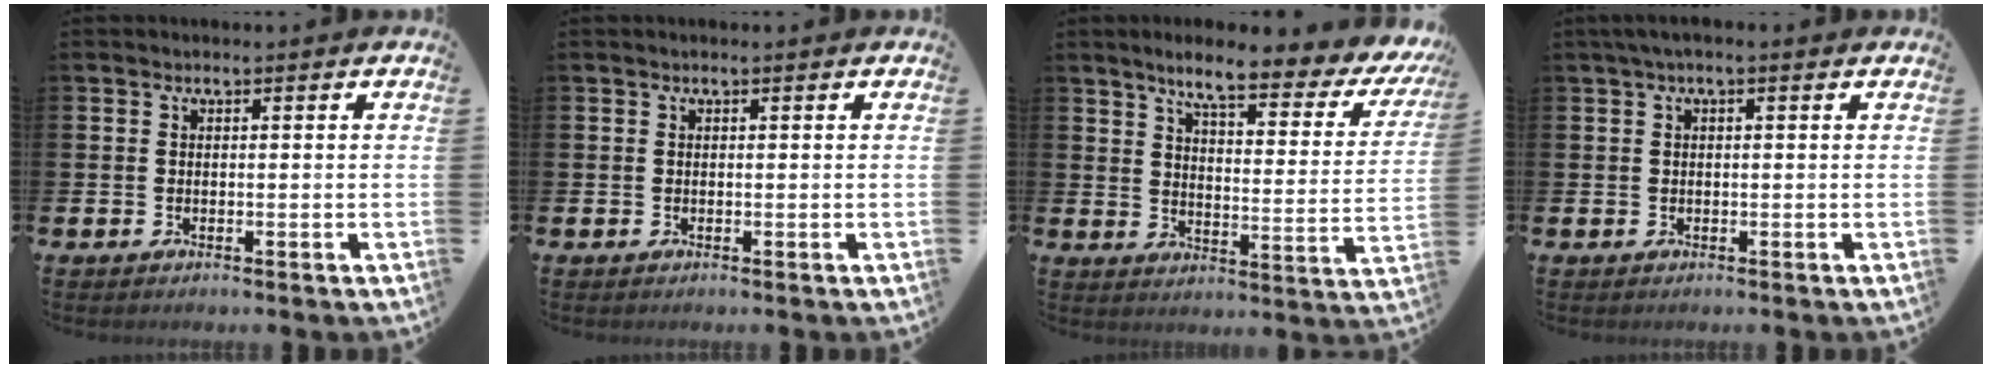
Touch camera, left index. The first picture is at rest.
{"total": 0.0}
{"total": 7.2, "force": [5.9, 1.1, 3.9], "torque": [-0.090, -0.043, 0.092]}
{"total": 1.1, "force": [0.4, 0.2, 1.0], "torque": [-0.021, 0.004, 0.006]}